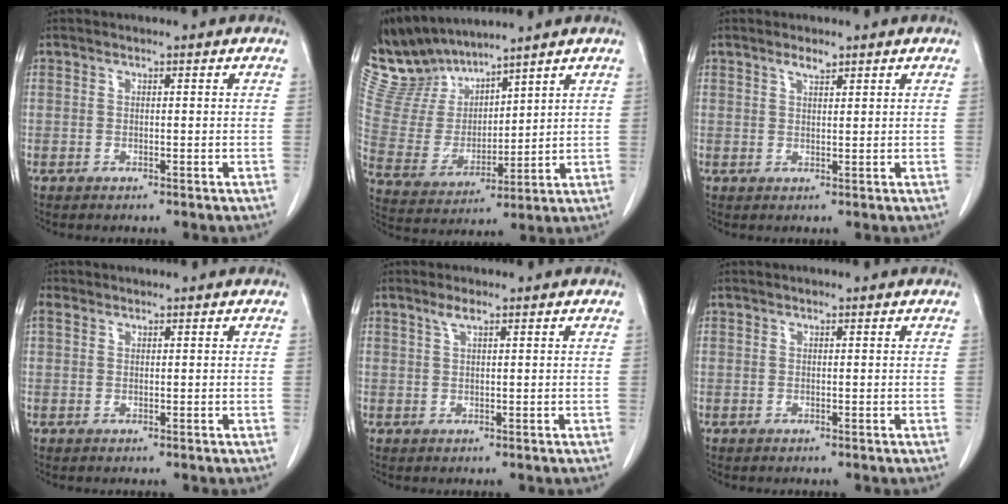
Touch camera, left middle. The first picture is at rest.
{"total": 12.2, "force": [11.7, 2.5, 2.2], "torque": [-0.069, 0.005, 0.257]}
{"total": 1.7, "force": [1.3, 0.5, 1.0], "torque": [-0.020, 0.000, 0.024]}
{"total": 1.2, "force": [0.8, 0.9, 0.4], "torque": [-0.012, 0.012, 0.017]}
{"total": 1.6, "force": [1.1, 0.3, 1.2], "torque": [-0.027, 0.005, 0.024]}
{"total": 0.0}